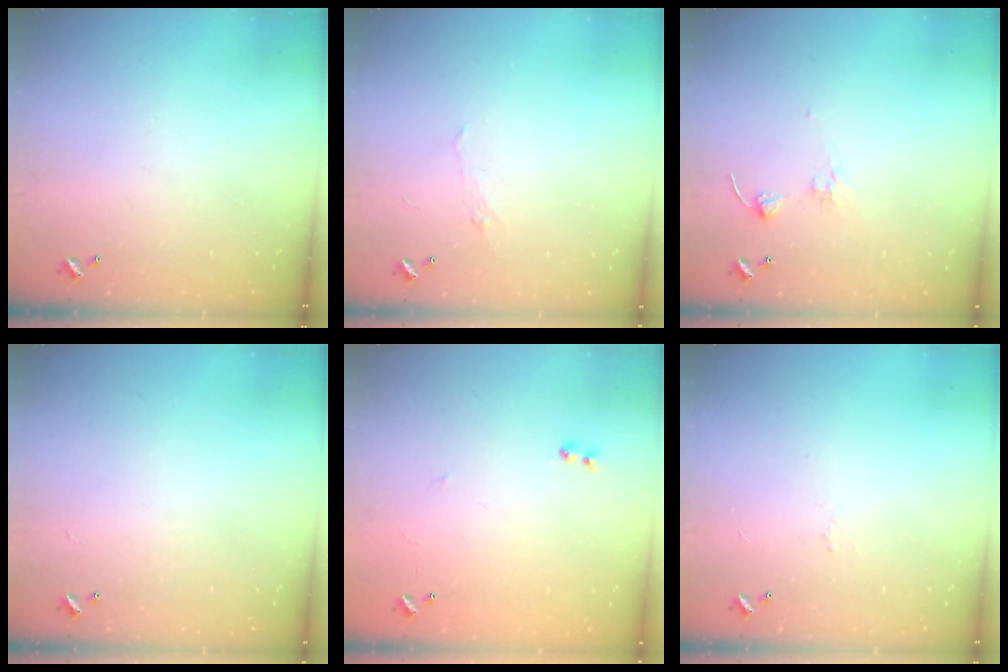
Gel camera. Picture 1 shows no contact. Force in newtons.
{"total": 0.9, "press": 0.5, "slide": 0.7}
{"total": 1.7, "press": 1.5, "slide": 0.7}
{"total": 2.6, "press": 2.6, "slide": 0.3}
{"total": 6.4, "press": 6.4, "slide": 0.8}
{"total": 2.3, "press": 2.2, "slide": 0.6}